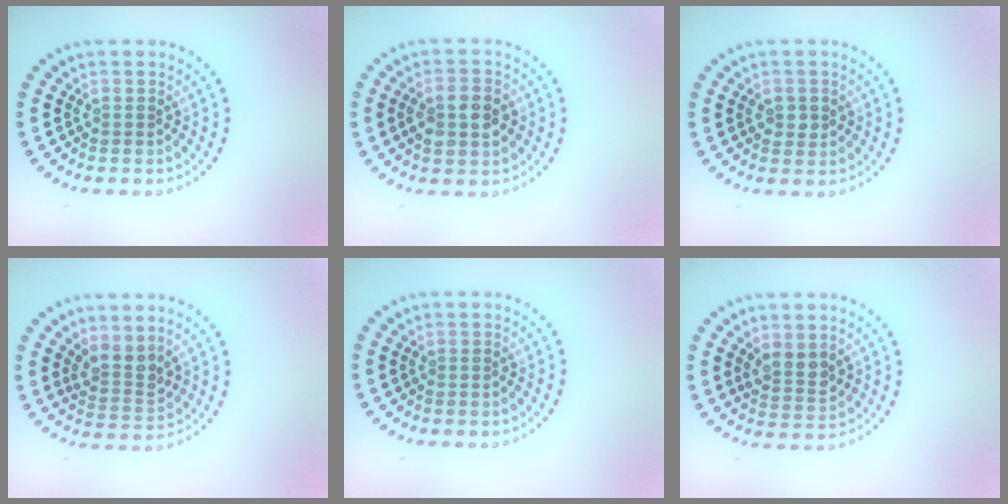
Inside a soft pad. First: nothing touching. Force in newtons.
{"total": 3.2, "press": 3.1, "slide": 0.2}
{"total": 1.6, "press": 1.6, "slide": 0.2}
{"total": 2.6, "press": 1.9, "slide": 1.7}
{"total": 0.0}
{"total": 2.4, "press": 2.2, "slide": 1.0}